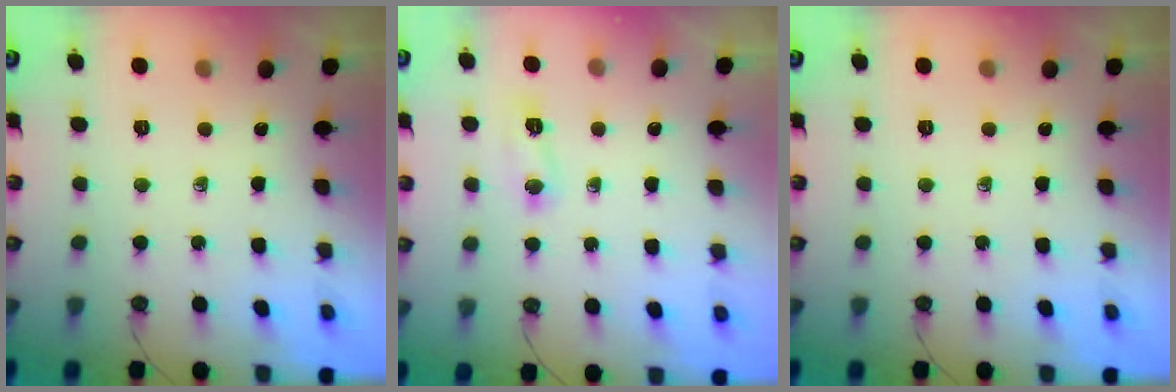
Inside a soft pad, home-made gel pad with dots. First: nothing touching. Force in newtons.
{"total": 14.9, "press": 6.6, "slide": 13.4}
{"total": 0.0}